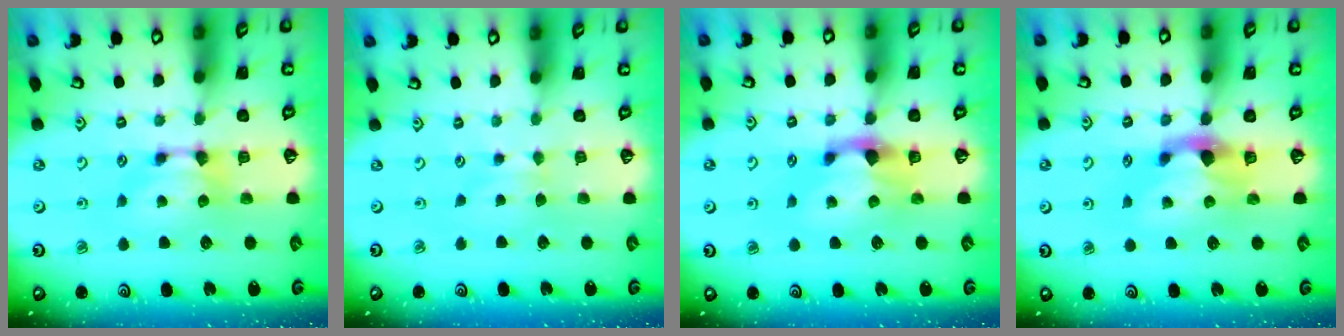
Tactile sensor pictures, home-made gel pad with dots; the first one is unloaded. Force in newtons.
{"total": 2.1, "press": 2.0, "slide": 0.4}
{"total": 2.2, "press": 1.8, "slide": 1.3}
{"total": 2.9, "press": 2.5, "slide": 1.5}